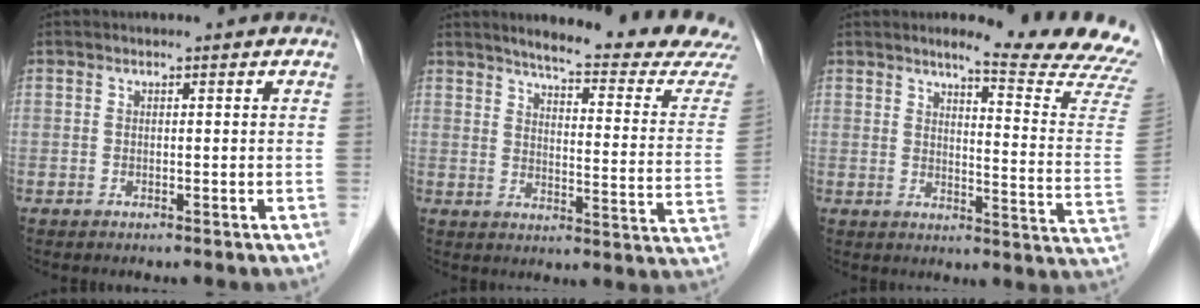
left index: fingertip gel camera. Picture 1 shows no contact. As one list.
[{"total": 19.1, "force": [17.9, -0.3, 6.8], "torque": [-0.092, -0.093, 0.207]}, {"total": 15.7, "force": [14.4, -1.4, 5.9], "torque": [-0.081, -0.113, 0.157]}]